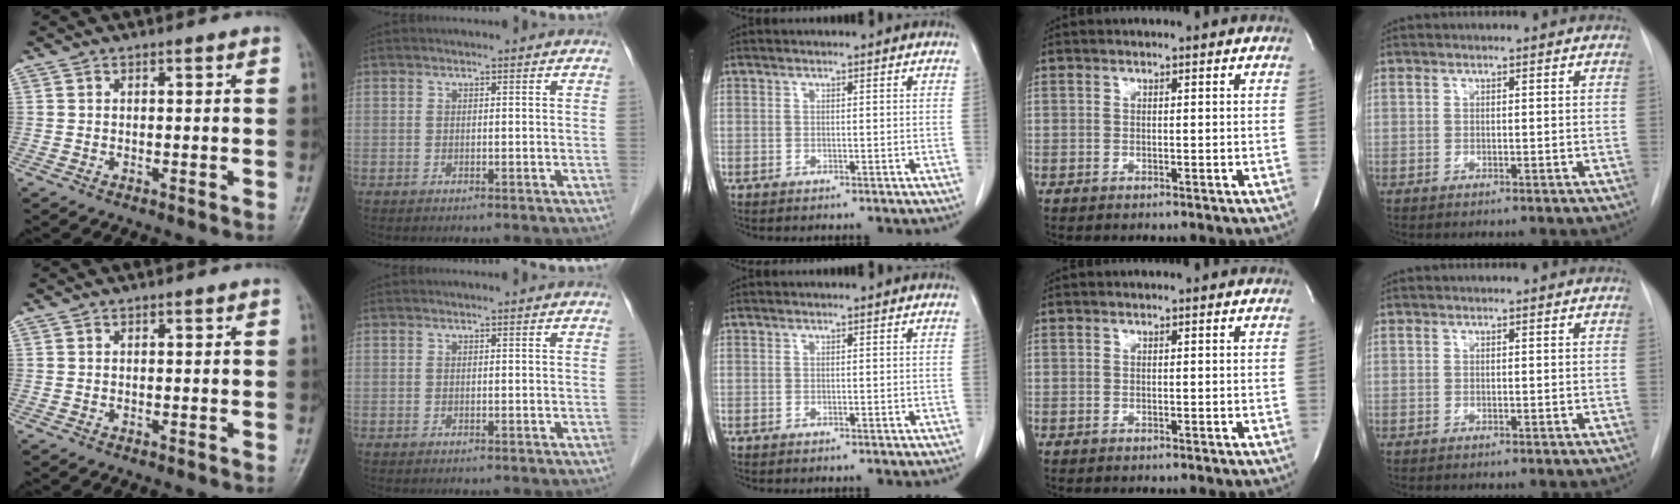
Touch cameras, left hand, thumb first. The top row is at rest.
{}